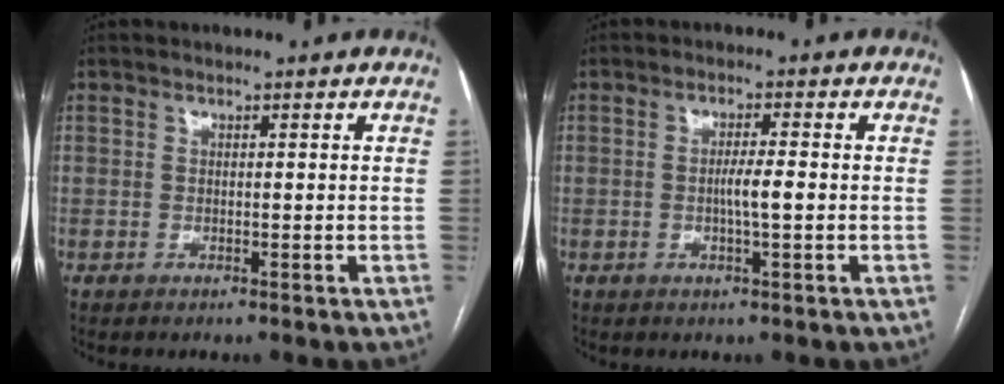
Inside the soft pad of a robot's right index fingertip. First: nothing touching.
{"total": 3.0, "force": [-0.5, -0.1, 3.0], "torque": [-0.054, -0.001, -0.009]}